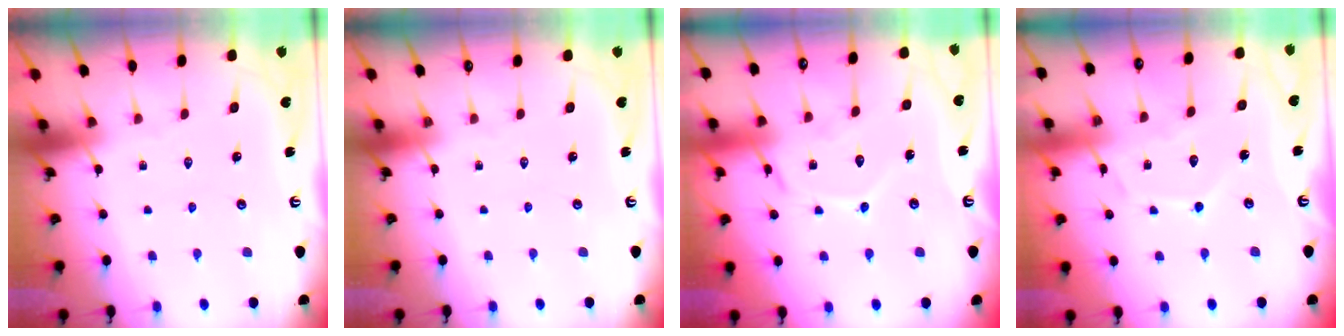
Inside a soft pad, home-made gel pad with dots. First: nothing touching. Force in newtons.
{"total": 0.0}
{"total": 11.0, "press": 11.0, "slide": 0.5}
{"total": 9.3, "press": 9.3, "slide": 0.9}